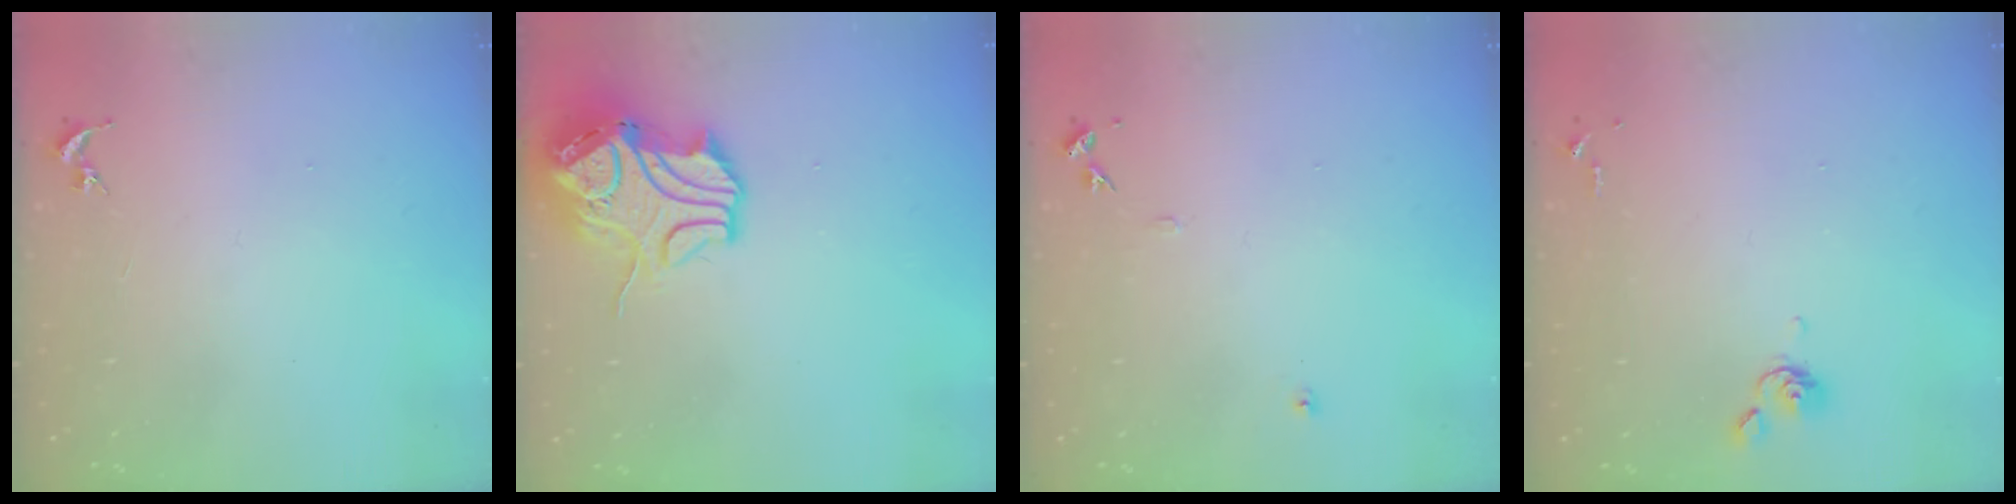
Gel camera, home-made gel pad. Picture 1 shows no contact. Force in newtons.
{"total": 12.4, "press": 12.2, "slide": 1.9}
{"total": 6.5, "press": 6.5, "slide": 0.7}
{"total": 4.9, "press": 4.8, "slide": 0.9}